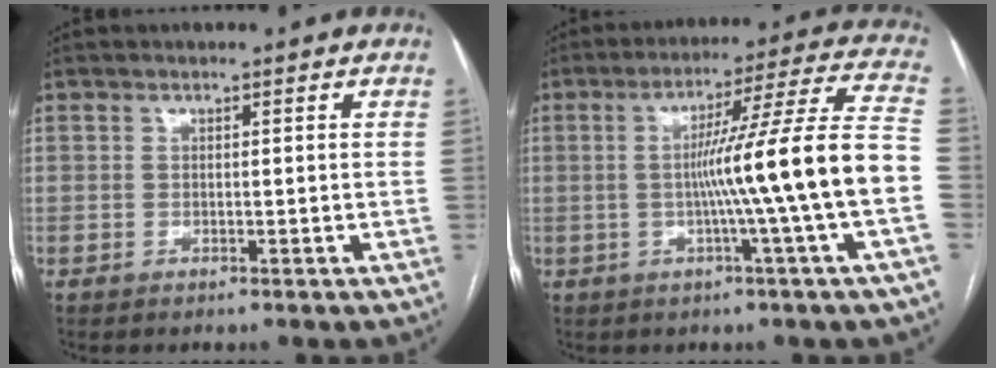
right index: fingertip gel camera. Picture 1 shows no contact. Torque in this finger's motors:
{"motor_torque": [1.79, -0.15, 1.00, 0.21]}